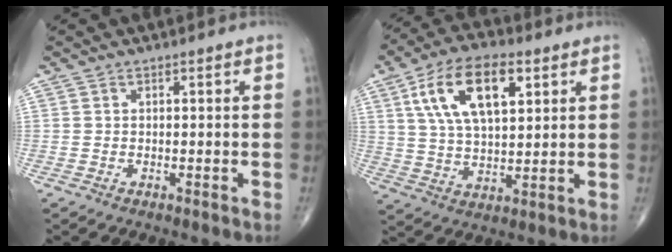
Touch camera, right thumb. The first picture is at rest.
{"total": 15.6, "force": [6.0, 7.4, 12.4], "torque": [-0.214, -0.005, 0.108]}